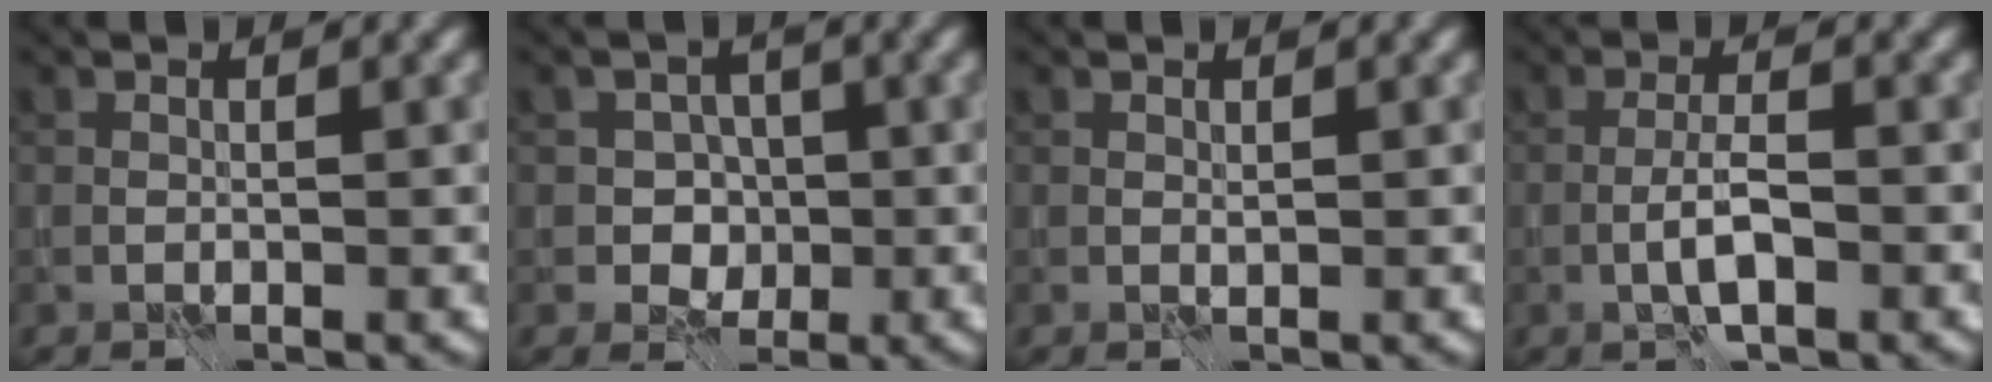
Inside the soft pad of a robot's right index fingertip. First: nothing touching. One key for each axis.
{"total": 4.3, "fx": -0.3, "fy": 3.9, "fz": 1.8, "tx": 0.000, "ty": 0.012, "tz": -0.031}
{"total": 0.0}
{"total": 2.6, "fx": -1.3, "fy": 0.4, "fz": 2.2, "tx": -0.045, "ty": 0.002, "tz": -0.026}